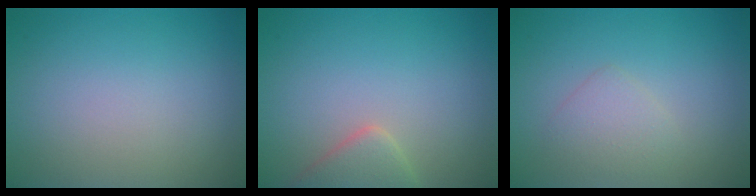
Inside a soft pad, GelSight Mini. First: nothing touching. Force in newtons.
{"total": 2.8, "press": 2.8, "slide": 0.2}
{"total": 1.8, "press": 1.8, "slide": 0.1}